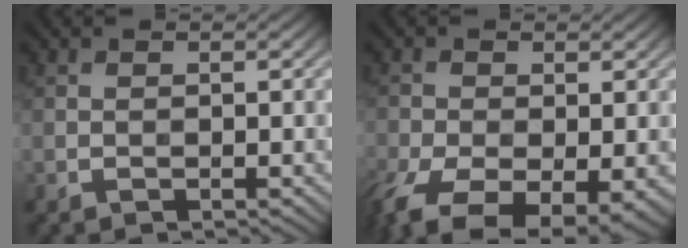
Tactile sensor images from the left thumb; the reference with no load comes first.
{"total": 12.6, "force": [-7.2, 6.3, 8.2], "torque": [-0.185, -0.061, -0.107]}